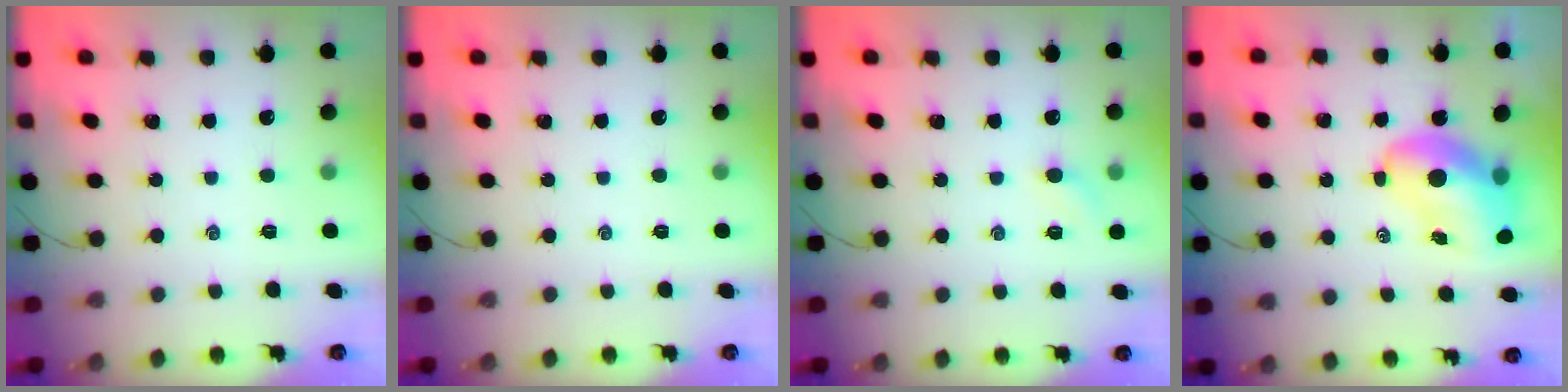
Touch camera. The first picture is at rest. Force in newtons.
{"total": 0.0}
{"total": 4.8, "press": 4.7, "slide": 1.1}
{"total": 9.7, "press": 9.5, "slide": 2.2}